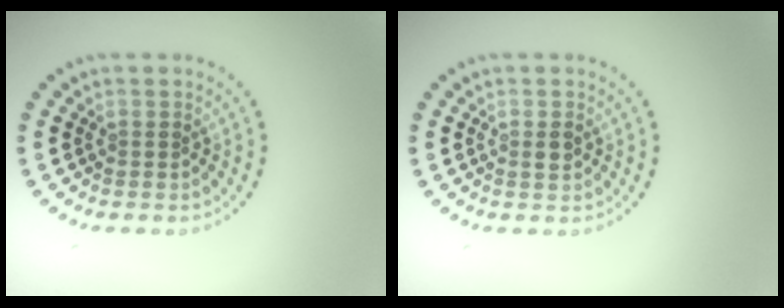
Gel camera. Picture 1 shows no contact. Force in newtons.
{"total": 1.1, "press": 1.0, "slide": 0.2}